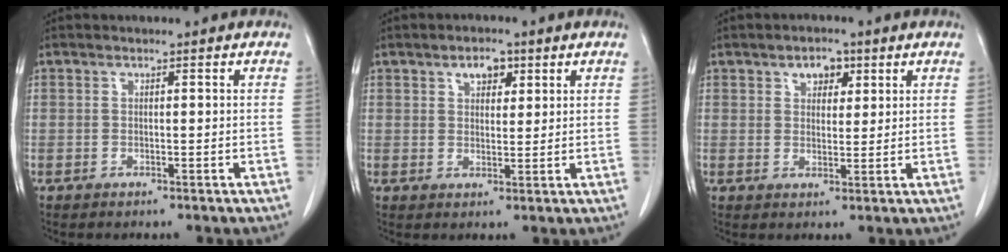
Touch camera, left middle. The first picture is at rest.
{"total": 3.5, "force": [1.9, 1.9, 2.2], "torque": [-0.034, 0.005, 0.032]}
{"total": 3.6, "force": [1.9, 2.1, 2.2], "torque": [-0.030, 0.006, 0.031]}